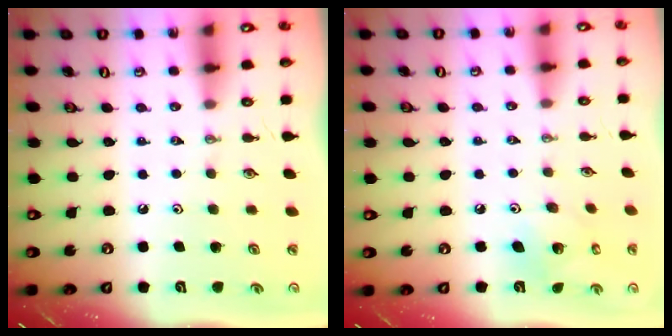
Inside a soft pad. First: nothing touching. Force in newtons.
{"total": 7.3, "press": 7.3, "slide": 0.1}